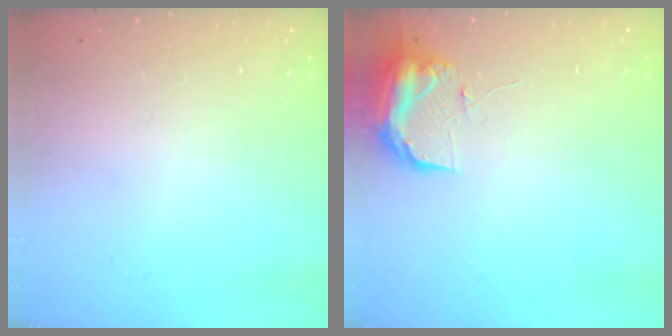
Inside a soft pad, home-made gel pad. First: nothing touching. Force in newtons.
{"total": 9.4, "press": 9.3, "slide": 1.3}